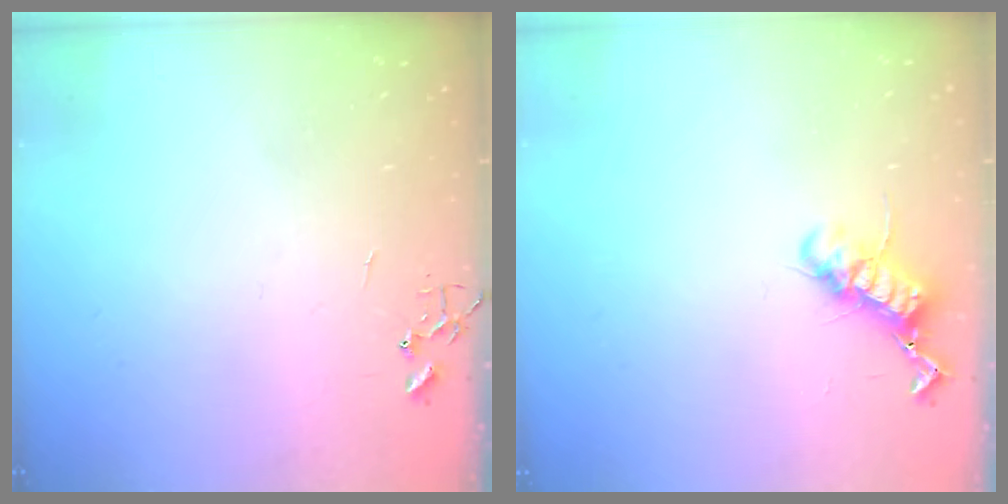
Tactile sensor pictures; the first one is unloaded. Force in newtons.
{"total": 11.9, "press": 11.8, "slide": 0.9}